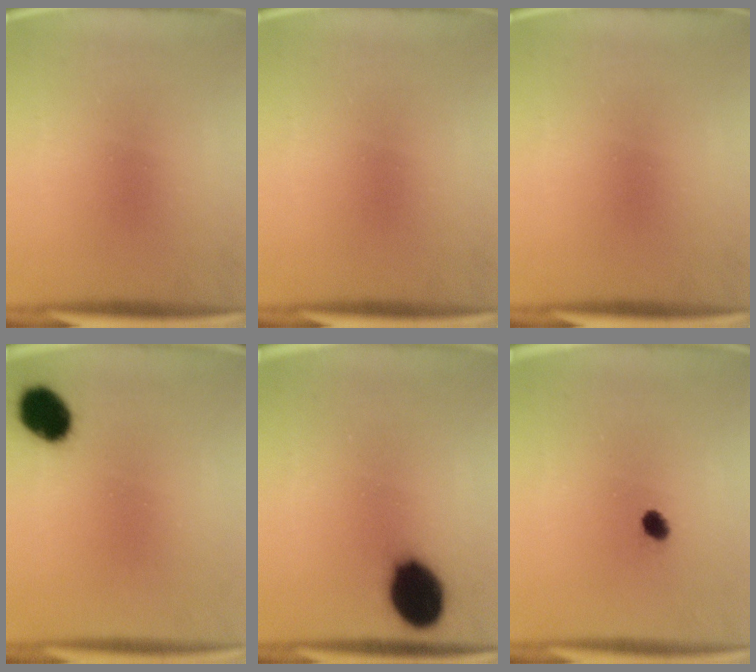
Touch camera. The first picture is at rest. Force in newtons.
{"total": 0.0}
{"total": 0.0}
{"total": 8.7}
{"total": 13.7}
{"total": 1.7}